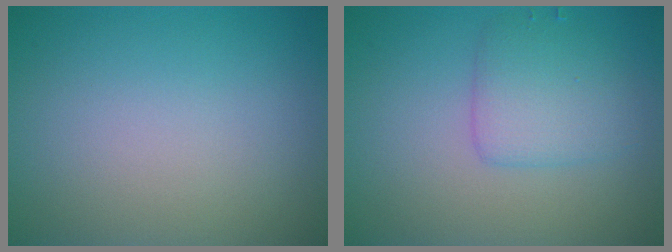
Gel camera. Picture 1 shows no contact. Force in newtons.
{"total": 3.1, "press": 3.1, "slide": 0.2}